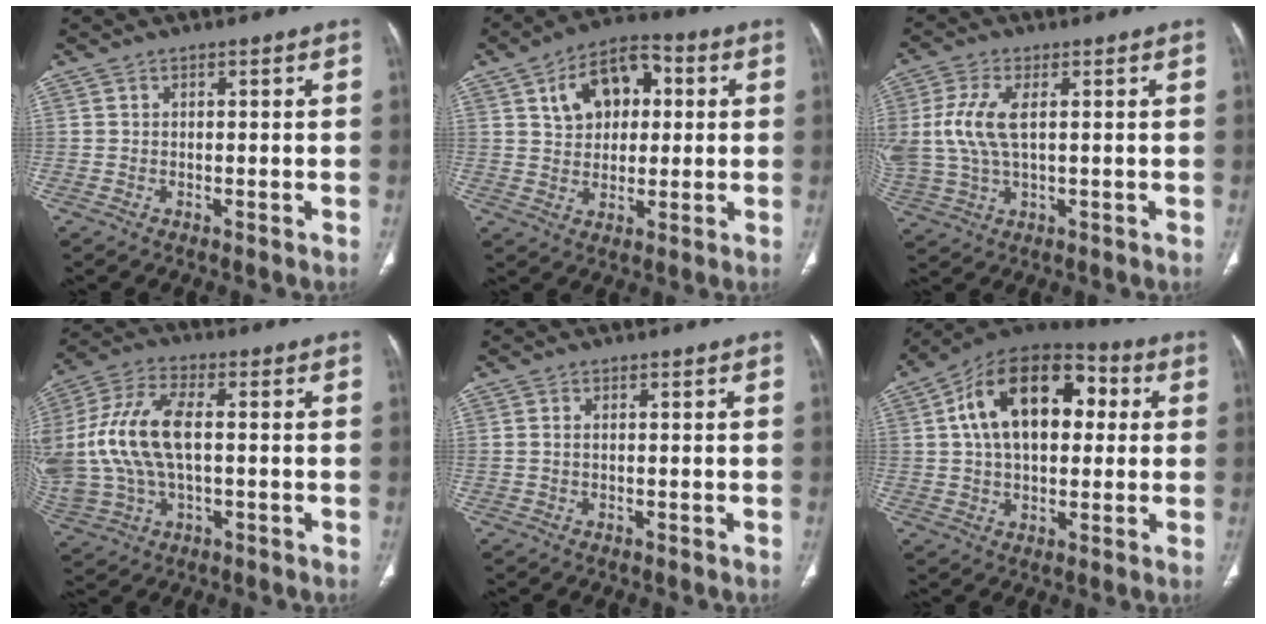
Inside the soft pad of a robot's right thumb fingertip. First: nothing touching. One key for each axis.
{"total": 11.8, "fx": 3.2, "fy": 7.8, "fz": 8.2, "tx": -0.098, "ty": 0.010, "tz": 0.047}
{"total": 9.8, "fx": 1.6, "fy": 4.7, "fz": 8.5, "tx": -0.213, "ty": 0.005, "tz": 0.036}
{"total": 18.1, "fx": 0.6, "fy": 9.9, "fz": 15.1, "tx": -0.349, "ty": 0.018, "tz": 0.017}
{"total": 0.6, "fx": 0.0, "fy": 0.3, "fz": 0.5, "tx": -0.016, "ty": 0.000, "tz": 0.003}
{"total": 19.8, "fx": 4.0, "fy": 12.0, "fz": 15.2, "tx": -0.222, "ty": 0.027, "tz": 0.056}